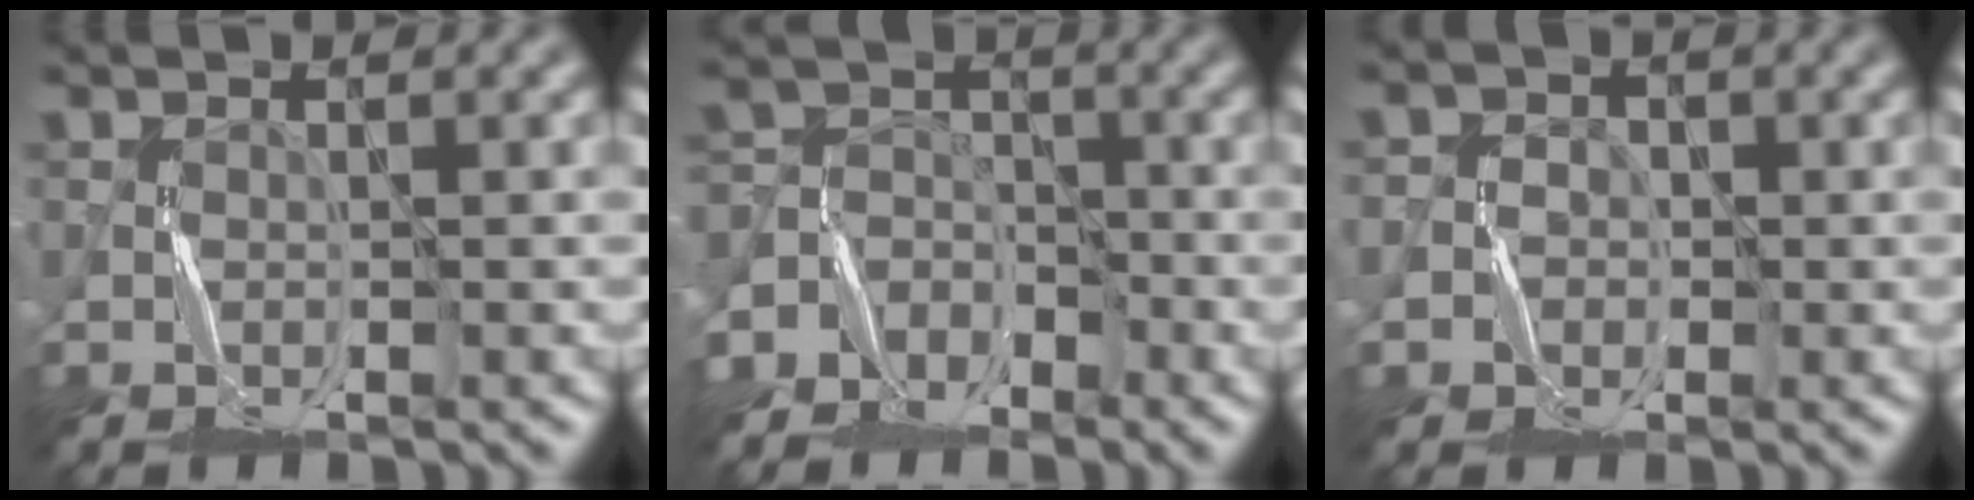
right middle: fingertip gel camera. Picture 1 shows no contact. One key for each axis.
{"total": 5.4, "fx": -3.9, "fy": 3.8, "fz": 0.2, "tx": 0.017, "ty": 0.010, "tz": -0.089}
{"total": 2.3, "fx": -0.2, "fy": 2.3, "fz": -0.1, "tx": 0.018, "ty": 0.007, "tz": -0.017}